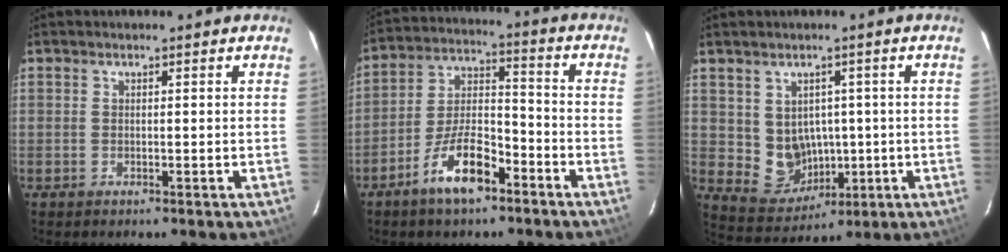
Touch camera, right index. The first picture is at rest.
{"total": 11.0, "force": [-6.9, 4.3, 7.4], "torque": [-0.143, 0.017, -0.119]}
{"total": 7.8, "force": [0.4, 7.2, 2.8], "torque": [-0.062, 0.004, 0.033]}